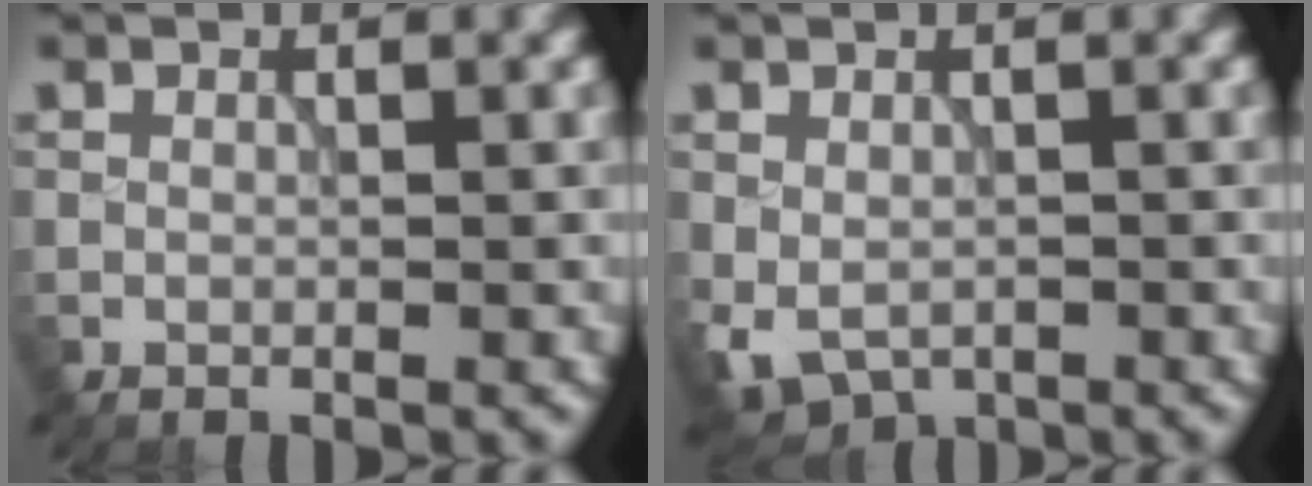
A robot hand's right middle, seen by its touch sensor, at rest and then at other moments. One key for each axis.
{"total": 3.6, "fx": -1.1, "fy": 2.4, "fz": 2.4, "tx": -0.044, "ty": -0.015, "tz": -0.012}